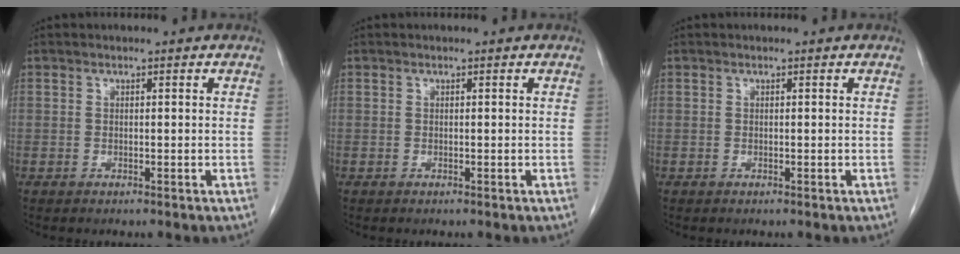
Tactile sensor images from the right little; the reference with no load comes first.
{"total": 0.0}
{"total": 0.0}